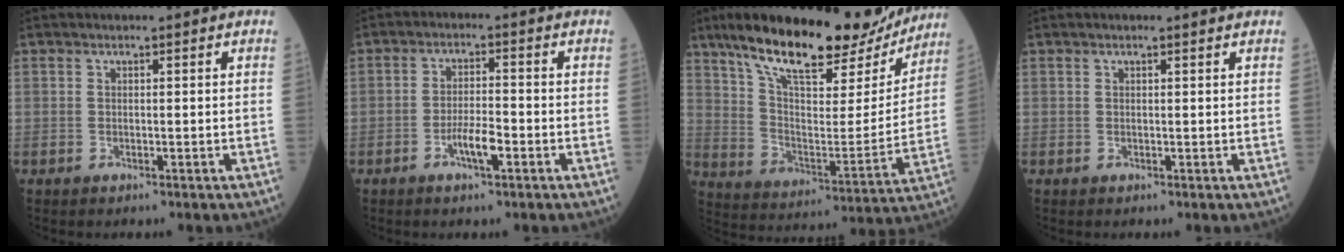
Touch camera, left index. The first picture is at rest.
{"total": 4.2, "force": [-2.2, 0.8, 3.6], "torque": [-0.070, -0.002, -0.041]}
{"total": 23.9, "force": [18.9, 6.9, 12.9], "torque": [-0.207, 0.002, 0.288]}
{"total": 0.7, "force": [0.5, -0.1, 0.5], "torque": [-0.010, 0.003, 0.009]}